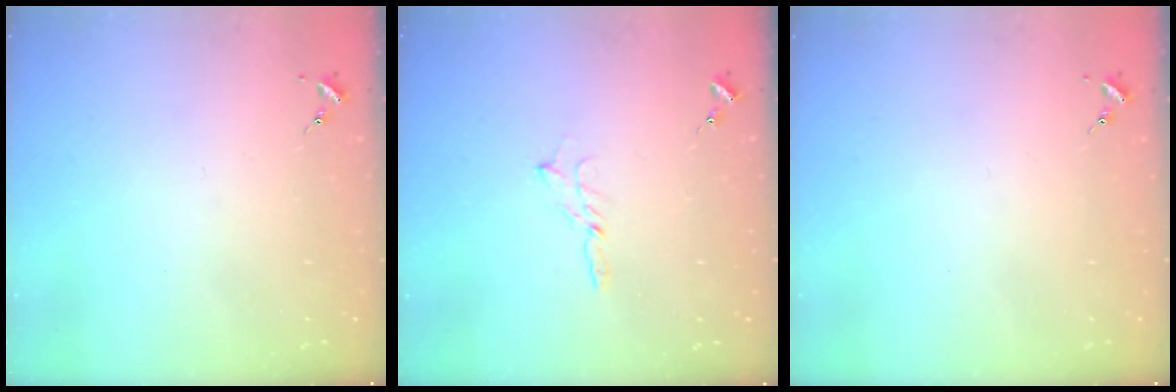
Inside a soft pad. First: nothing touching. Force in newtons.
{"total": 2.1, "press": 2.1, "slide": 0.2}
{"total": 0.0}